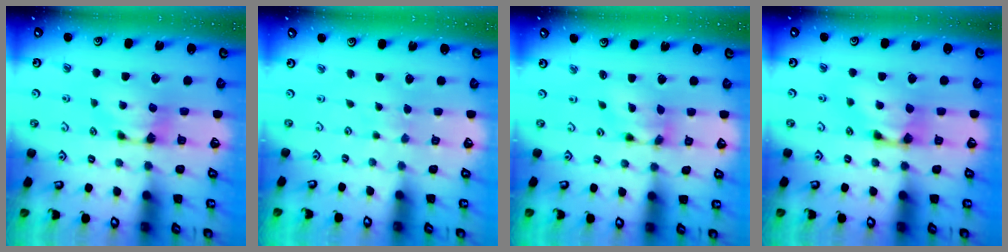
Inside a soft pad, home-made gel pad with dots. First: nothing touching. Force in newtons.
{"total": 3.3, "press": 3.3, "slide": 0.3}
{"total": 4.1, "press": 3.5, "slide": 2.2}
{"total": 3.1, "press": 3.1, "slide": 0.3}